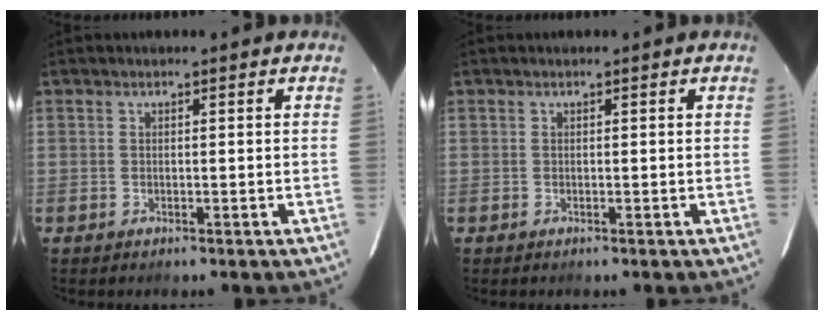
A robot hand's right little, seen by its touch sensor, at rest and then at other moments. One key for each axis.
{"total": 0.0}